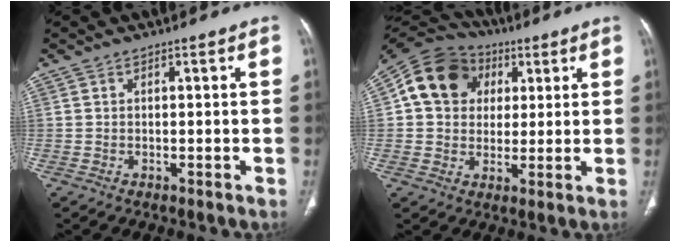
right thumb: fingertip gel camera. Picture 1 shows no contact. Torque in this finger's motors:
{"motor_torque": [0.50, 2.34, 0.60, -0.43, 0.10]}